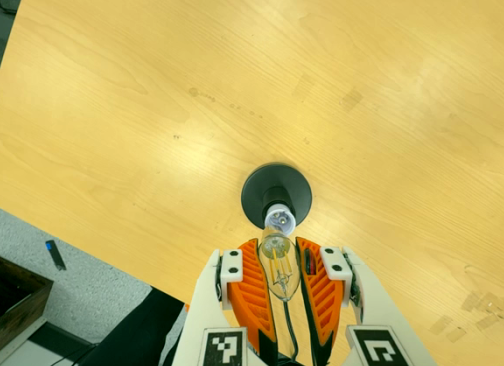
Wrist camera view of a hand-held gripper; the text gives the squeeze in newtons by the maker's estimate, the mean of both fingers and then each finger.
{"total": 22.2, "left": 26.0, "right": 18.3}